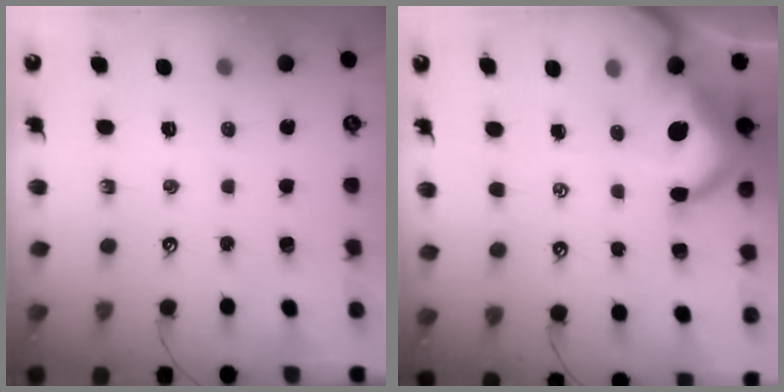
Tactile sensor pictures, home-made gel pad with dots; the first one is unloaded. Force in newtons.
{"total": 11.0, "press": 10.9, "slide": 1.6}